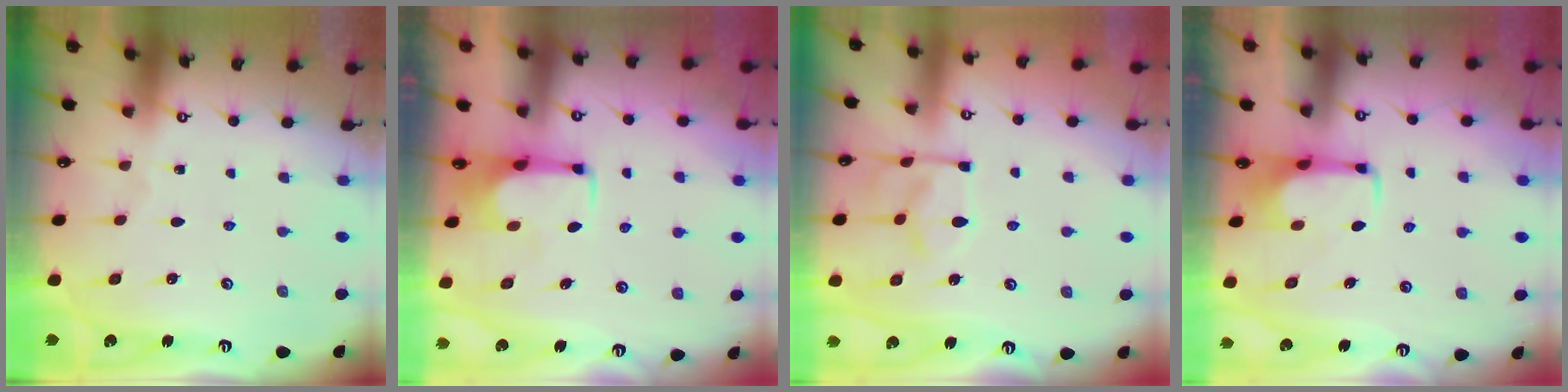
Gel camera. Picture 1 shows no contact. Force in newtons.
{"total": 1.4, "press": 1.3, "slide": 0.6}
{"total": 4.2, "press": 4.1, "slide": 0.5}
{"total": 1.4, "press": 1.3, "slide": 0.5}